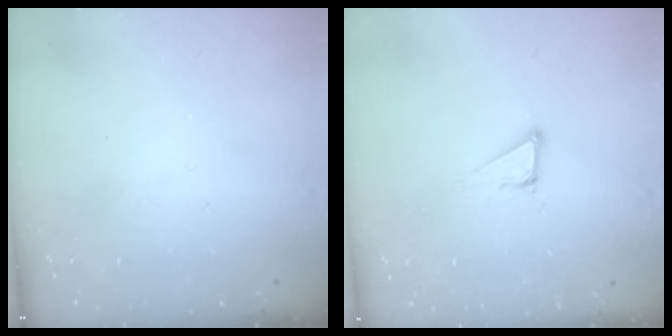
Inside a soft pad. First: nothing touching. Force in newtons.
{"total": 4.7, "press": 4.7, "slide": 0.2}